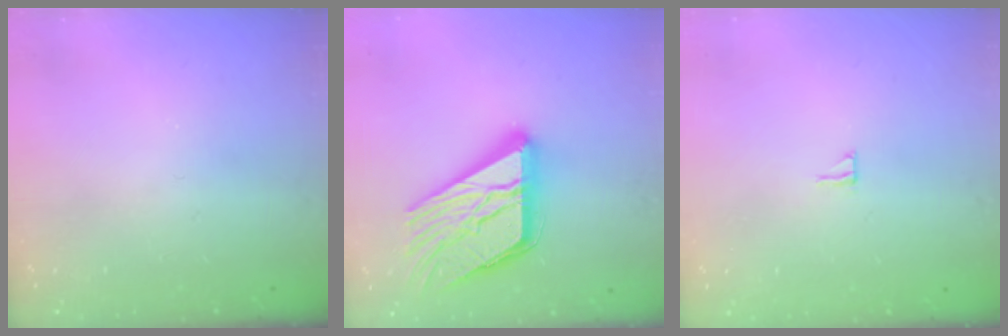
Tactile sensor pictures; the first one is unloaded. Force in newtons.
{"total": 22.9, "press": 22.8, "slide": 2.3}
{"total": 4.3, "press": 4.3, "slide": 0.3}